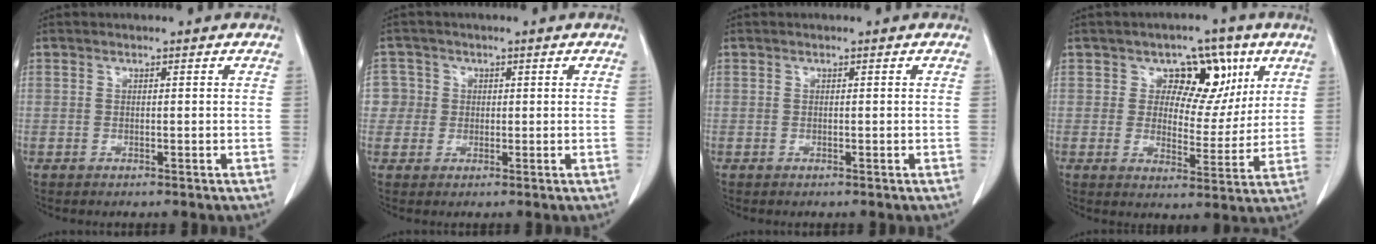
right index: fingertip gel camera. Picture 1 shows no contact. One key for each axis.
{"total": 3.7, "fx": 0.2, "fy": 3.7, "fz": 0.0, "tx": 0.015, "ty": 0.015, "tz": 0.003}
{"total": 0.0}
{"total": 8.6, "fx": 3.8, "fy": 5.9, "fz": 5.0, "tx": -0.047, "ty": 0.011, "tz": 0.055}